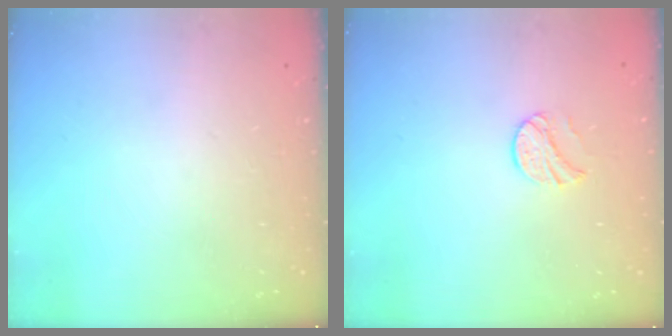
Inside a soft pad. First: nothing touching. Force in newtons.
{"total": 8.6, "press": 8.5, "slide": 0.6}